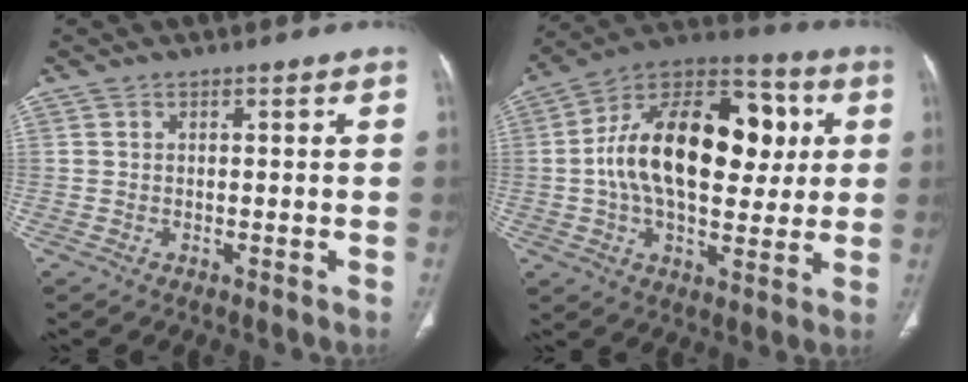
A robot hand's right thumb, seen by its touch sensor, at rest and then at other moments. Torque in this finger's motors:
{"motor_torque": [2.18, 2.83, 1.98, -0.13, 0.22]}